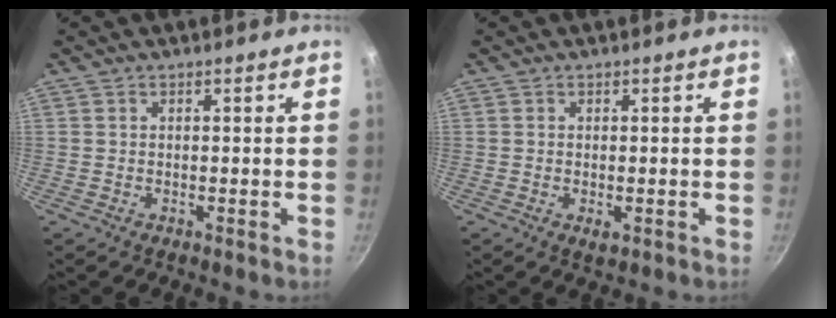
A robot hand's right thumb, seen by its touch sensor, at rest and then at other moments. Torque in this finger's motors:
{"motor_torque": [-0.32, 0.14, -0.44, 0.24, -0.02]}